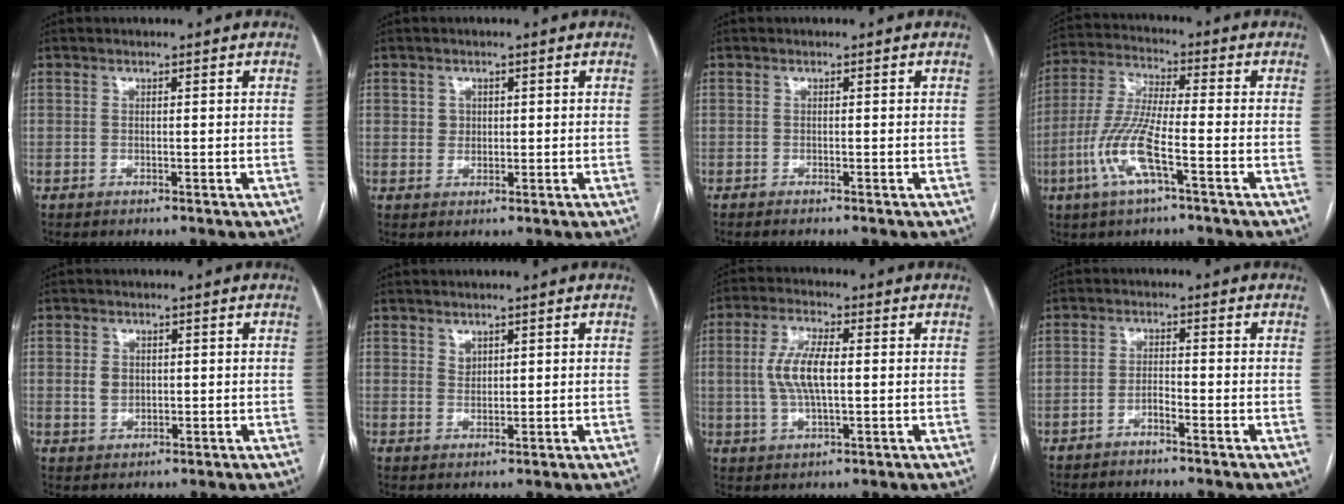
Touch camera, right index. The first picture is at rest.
{"total": 1.9, "force": [0.5, 1.8, 0.5], "torque": [-0.007, 0.000, 0.009]}
{"total": 1.4, "force": [-1.3, 0.0, 0.7], "torque": [-0.009, -0.001, -0.016]}
{"total": 10.6, "force": [-4.0, 1.5, 9.7], "torque": [-0.213, -0.002, -0.082]}
{"total": 2.8, "force": [0.4, 2.3, 1.6], "torque": [-0.030, 0.007, 0.013]}
{"total": 1.6, "force": [1.1, 1.1, 0.5], "torque": [-0.006, -0.002, 0.020]}
{"total": 7.8, "force": [0.4, 2.5, 7.3], "torque": [-0.158, 0.008, 0.011]}
{"total": 2.2, "force": [-1.7, 0.2, 1.3], "torque": [-0.027, 0.003, -0.035]}